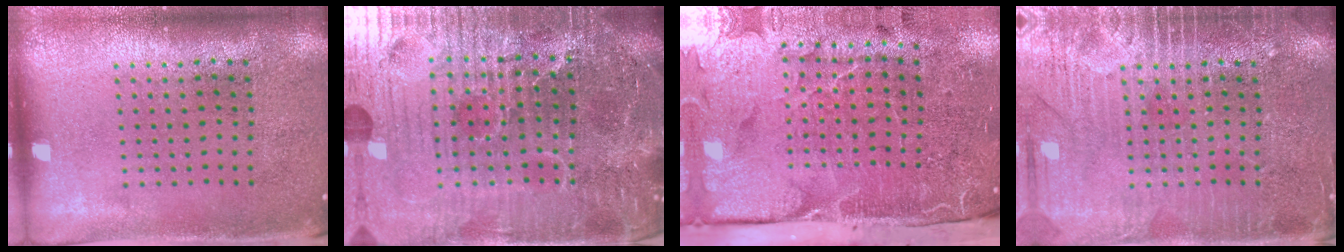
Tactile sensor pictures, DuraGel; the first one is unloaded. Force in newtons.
{"total": 7.3, "press": 6.6, "slide": 3.1}
{"total": 5.2, "press": 4.1, "slide": 3.2}
{"total": 4.7, "press": 4.6, "slide": 0.6}